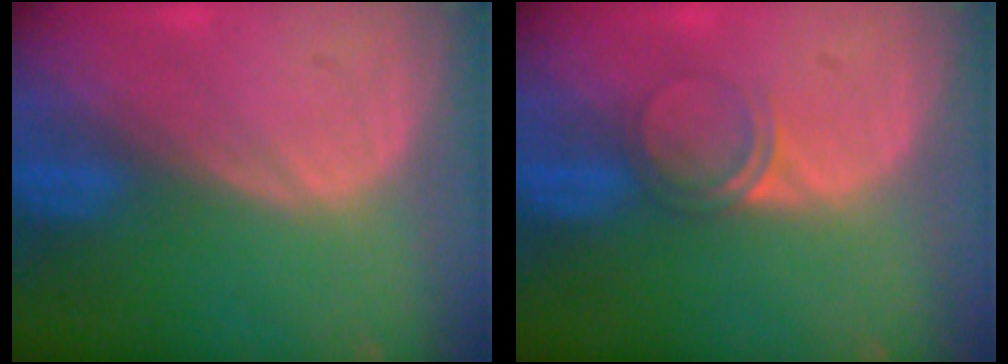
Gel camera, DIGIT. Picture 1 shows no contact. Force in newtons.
{"total": 2.5, "press": 2.1, "slide": 1.2}